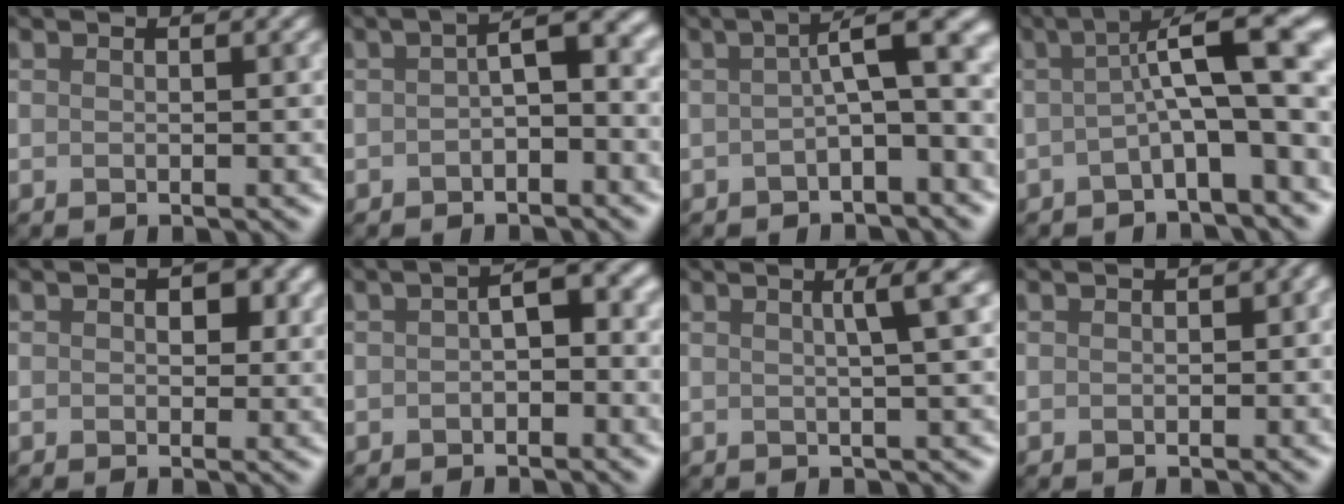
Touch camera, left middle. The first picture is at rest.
{"total": 2.9, "force": [-1.1, 1.0, 2.5], "torque": [-0.039, 0.013, -0.026]}
{"total": 4.9, "force": [-0.8, 1.0, 4.7], "torque": [-0.060, 0.022, -0.022]}
{"total": 8.6, "force": [-1.2, 1.6, 8.4], "torque": [-0.104, 0.038, -0.031]}
{"total": 2.6, "force": [0.6, 1.9, 1.7], "torque": [-0.002, 0.009, 0.001]}
{"total": 2.5, "force": [-0.9, 1.2, 2.0], "torque": [-0.030, 0.013, -0.021]}
{"total": 2.9, "force": [0.7, 0.2, 2.8], "torque": [-0.031, 0.010, 0.008]}
{"total": 2.5, "force": [-0.4, 1.6, 1.8], "torque": [-0.005, 0.008, -0.011]}